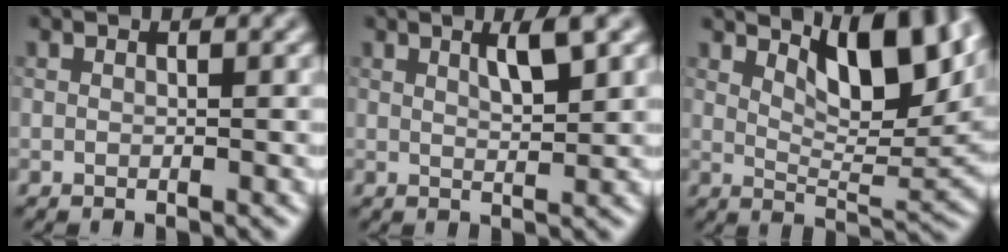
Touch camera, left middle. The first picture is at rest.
{"total": 2.9, "force": [1.5, 0.5, 2.4], "torque": [-0.039, 0.001, 0.024]}
{"total": 8.7, "force": [4.3, 3.3, 6.8], "torque": [-0.104, -0.003, 0.073]}